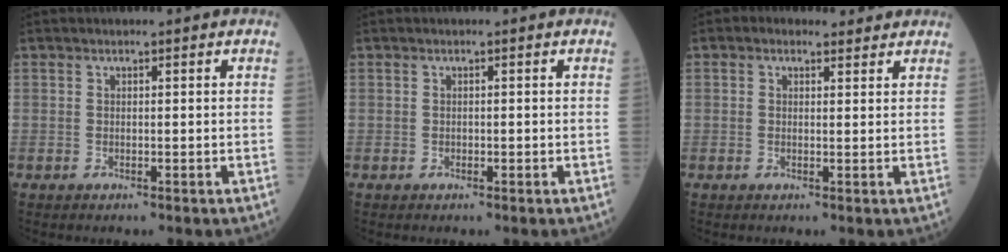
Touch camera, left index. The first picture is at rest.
{"total": 0.0}
{"total": 2.3, "force": [1.7, 1.4, 0.8], "torque": [-0.017, 0.018, 0.025]}